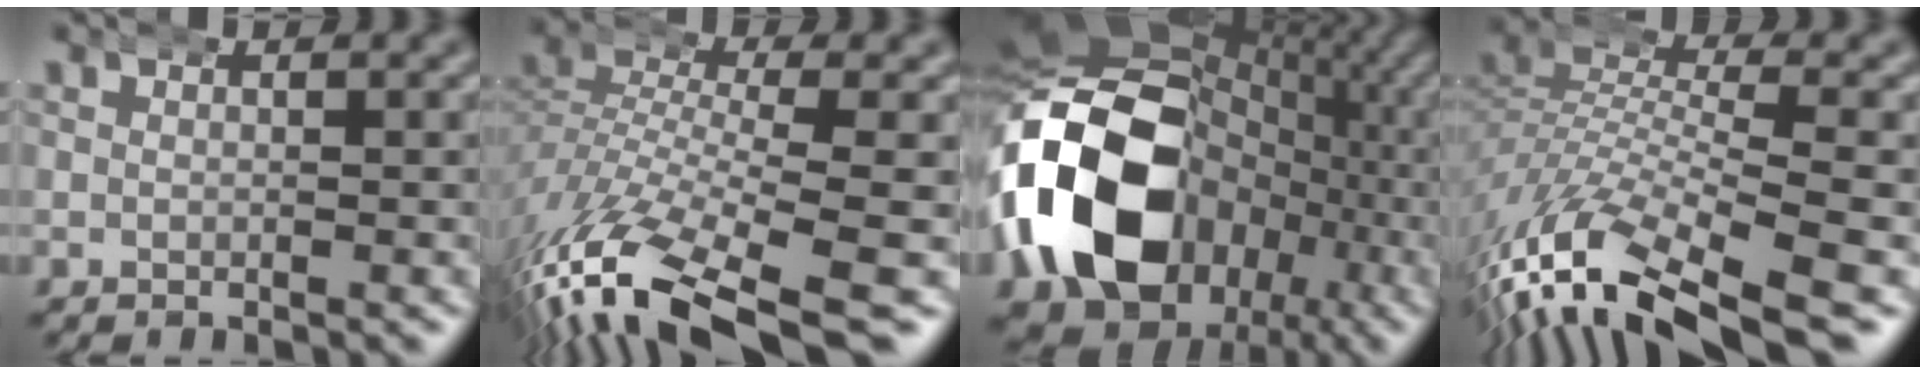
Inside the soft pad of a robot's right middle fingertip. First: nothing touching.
{"total": 12.3, "force": [-7.7, 4.8, 8.2], "torque": [-0.190, -0.056, -0.093]}
{"total": 21.3, "force": [-1.1, 15.7, 14.3], "torque": [-0.244, -0.031, -0.015]}
{"total": 10.8, "force": [-5.0, 5.0, 8.1], "torque": [-0.176, -0.041, -0.055]}